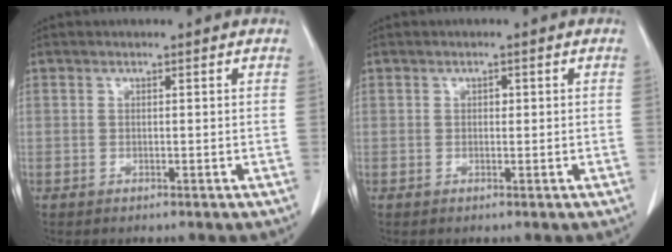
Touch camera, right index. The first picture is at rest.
{"total": 0.7, "force": [0.2, 0.5, 0.5], "torque": [-0.006, 0.002, 0.002]}